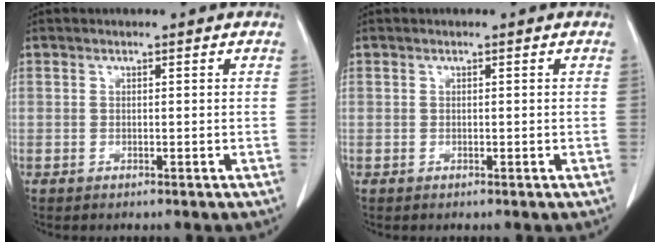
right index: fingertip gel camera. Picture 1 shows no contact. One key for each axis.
{"total": 0.0}